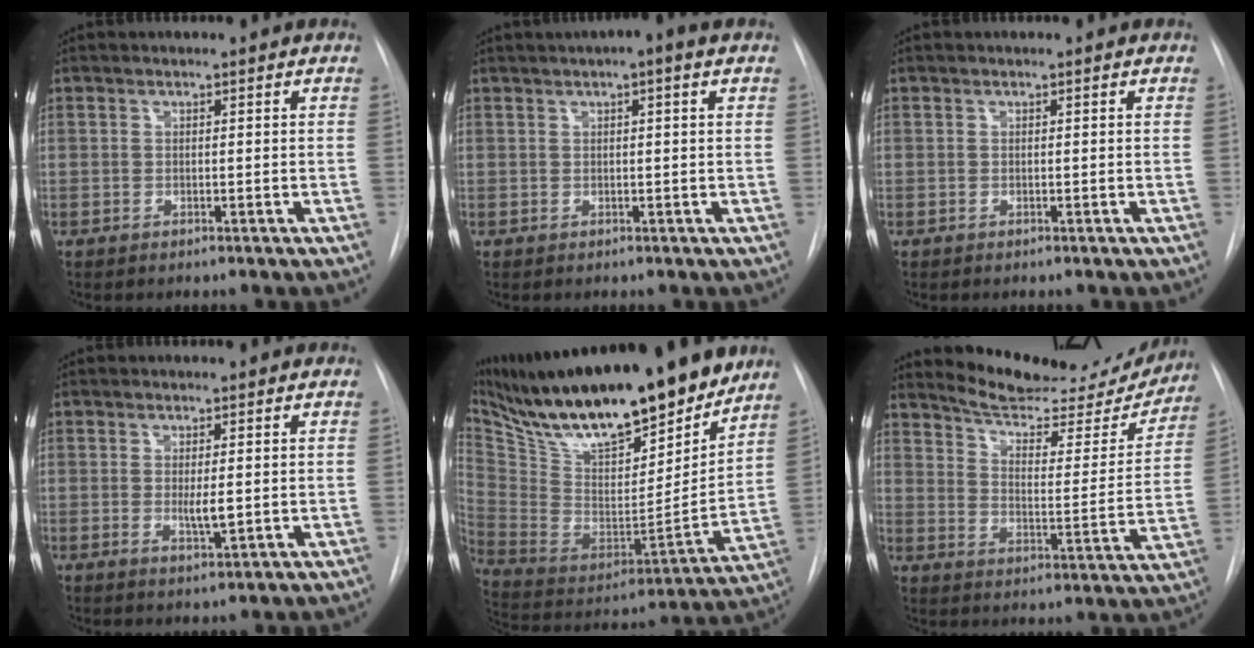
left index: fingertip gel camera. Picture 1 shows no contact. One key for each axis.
{"total": 3.9, "fx": 2.1, "fy": 0.1, "fz": 3.3, "tx": -0.051, "ty": 0.018, "tz": 0.030}
{"total": 0.0}
{"total": 2.7, "fx": 0.1, "fy": 0.6, "fz": 2.6, "tx": -0.047, "ty": -0.007, "tz": 0.005}
{"total": 29.6, "fx": 23.4, "fy": 7.5, "fz": 16.5, "tx": -0.299, "ty": -0.013, "tz": 0.376}
{"total": 20.3, "fx": 19.1, "fy": 4.1, "fz": 5.8, "tx": -0.076, "ty": -0.047, "tz": 0.253}